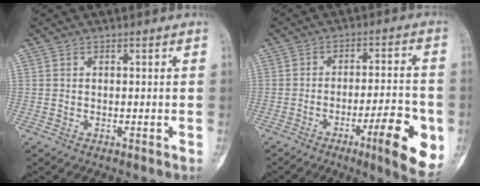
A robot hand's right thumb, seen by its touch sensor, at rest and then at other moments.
{"total": 13.8, "force": [-5.0, 2.8, 12.6], "torque": [-0.164, 0.011, -0.068]}